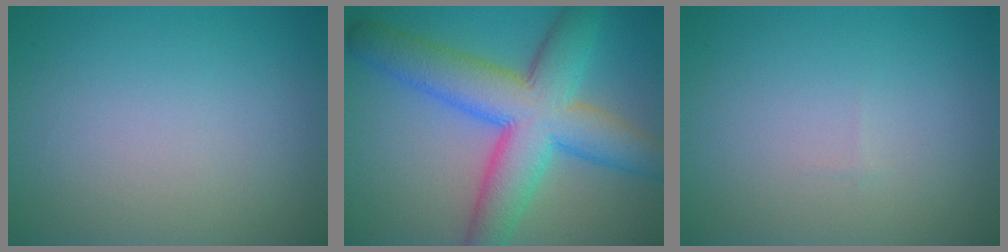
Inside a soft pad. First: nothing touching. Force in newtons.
{"total": 10.2, "press": 10.2, "slide": 0.3}
{"total": 0.0}